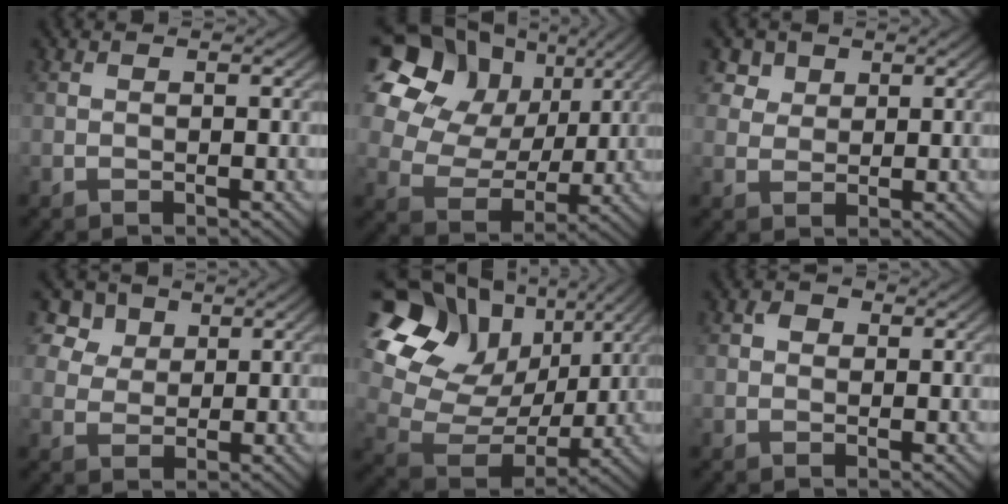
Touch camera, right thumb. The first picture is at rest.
{"total": 19.1, "force": [8.4, 14.3, 9.3], "torque": [-0.255, 0.067, 0.175]}
{"total": 3.4, "force": [2.3, 2.4, 1.0], "torque": [-0.031, -0.015, 0.058]}
{"total": 4.8, "force": [2.8, 3.5, 1.6], "torque": [-0.046, -0.012, 0.066]}
{"total": 17.3, "force": [8.3, 12.3, 8.9], "torque": [-0.213, 0.034, 0.166]}
{"total": 1.4, "force": [0.4, 1.2, 0.6], "torque": [-0.010, 0.001, 0.003]}